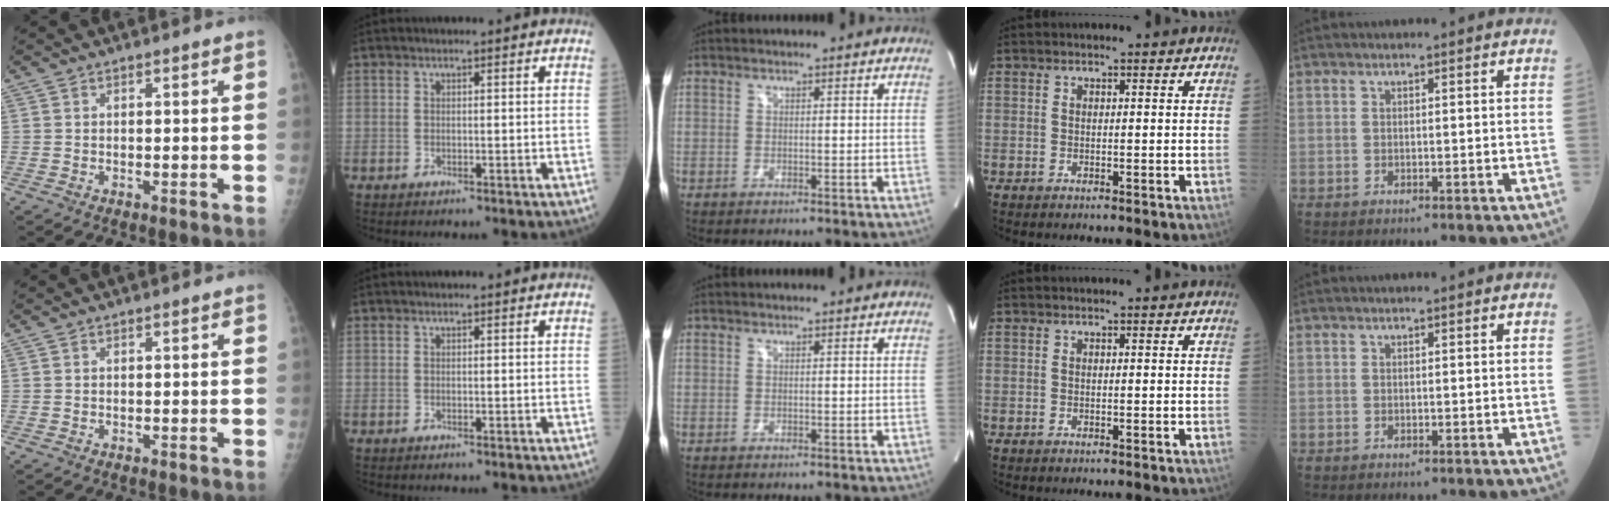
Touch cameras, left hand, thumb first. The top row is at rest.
{}